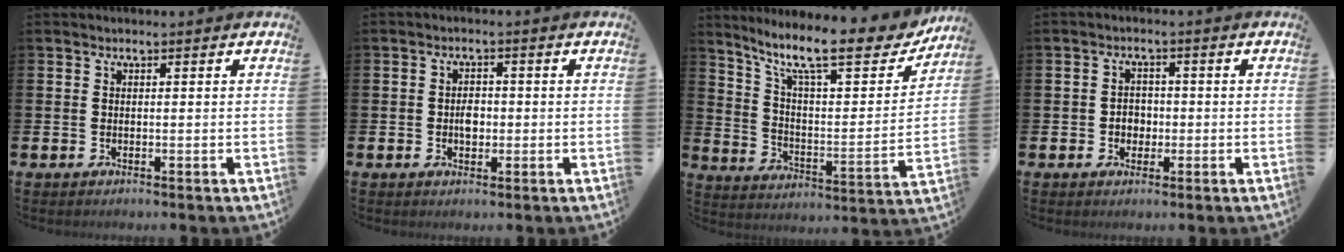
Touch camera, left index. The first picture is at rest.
{"total": 2.4, "force": [-0.3, 1.7, 1.7], "torque": [-0.015, 0.000, -0.011]}
{"total": 13.3, "force": [10.3, 3.6, 7.5], "torque": [-0.156, -0.064, 0.170]}
{"total": 2.5, "force": [-0.5, 2.2, 1.1], "torque": [-0.008, 0.001, -0.018]}